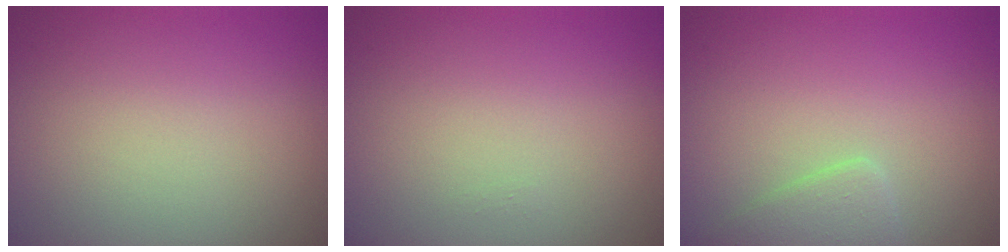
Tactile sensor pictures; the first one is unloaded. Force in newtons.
{"total": 0.0}
{"total": 1.9, "press": 1.9, "slide": 0.2}